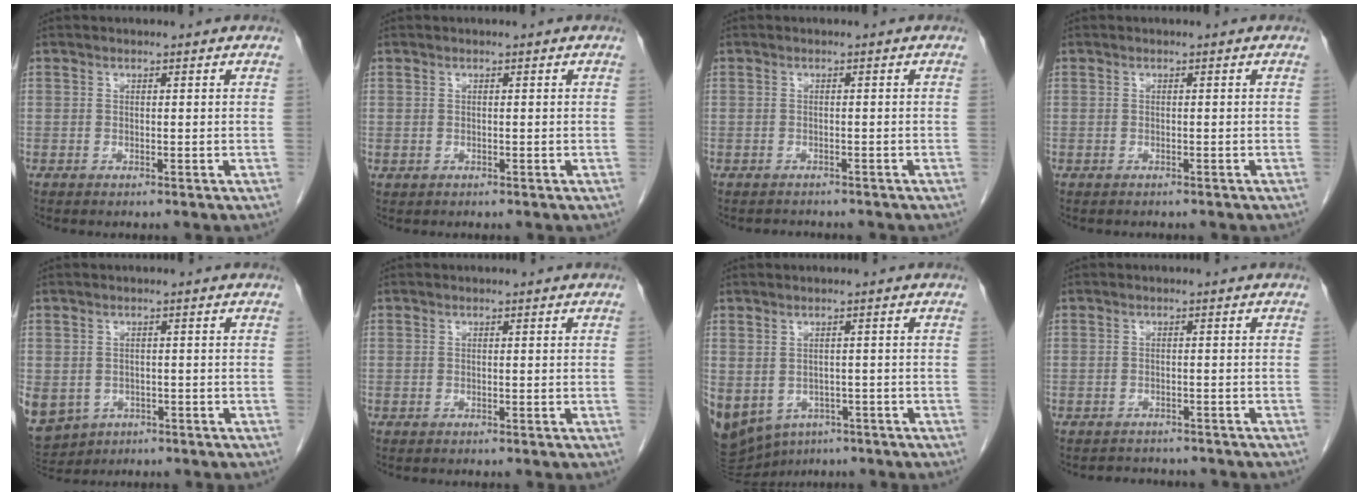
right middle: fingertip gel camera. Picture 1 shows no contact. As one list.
[{"total": 1.6, "force": [1.0, -0.8, -0.9], "torque": [0.018, 0.002, 0.014]}, {"total": 2.9, "force": [-2.7, 0.9, 0.7], "torque": [-0.013, -0.004, -0.031]}, {"total": 2.6, "force": [-2.3, 0.8, 1.0], "torque": [-0.018, -0.005, -0.024]}, {"total": 17.5, "force": [-6.4, 14.8, 6.7], "torque": [-0.253, -0.016, -0.083]}, {"total": 0.0}, {"total": 20.5, "force": [-8.9, 15.8, 9.5], "torque": [-0.319, -0.023, -0.120]}, {"total": 5.4, "force": [-4.9, 1.9, 1.1], "torque": [-0.015, 0.000, -0.059]}]